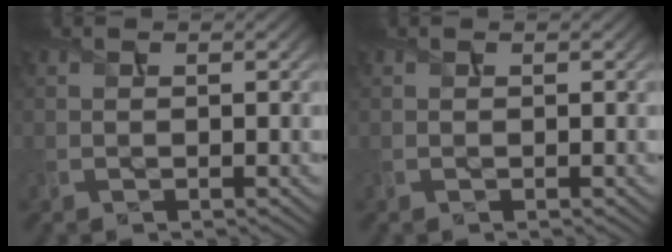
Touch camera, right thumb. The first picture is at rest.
{"total": 0.0}